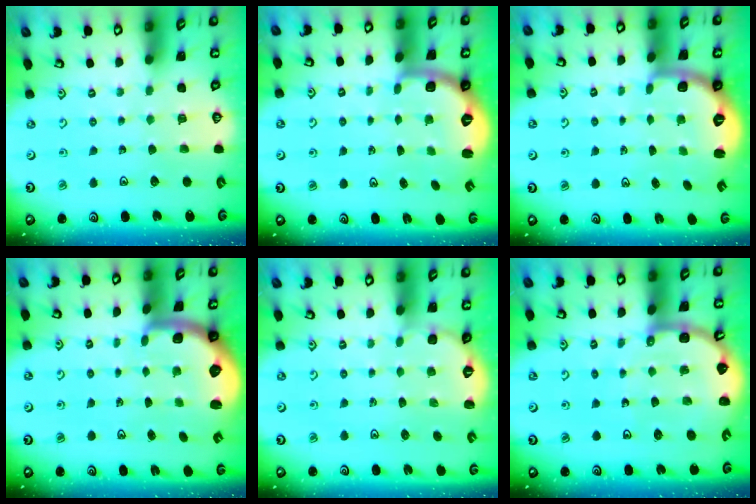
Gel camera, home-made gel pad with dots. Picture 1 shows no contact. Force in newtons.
{"total": 2.7, "press": 1.7, "slide": 2.1}
{"total": 2.7, "press": 1.7, "slide": 2.1}
{"total": 1.7, "press": 1.7, "slide": 0.4}
{"total": 2.9, "press": 2.8, "slide": 0.9}
{"total": 7.1, "press": 7.1, "slide": 0.8}